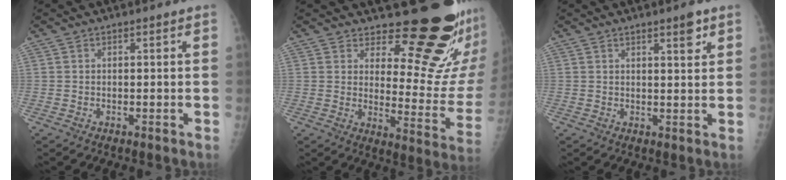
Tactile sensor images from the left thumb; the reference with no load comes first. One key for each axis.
{"total": 18.0, "fx": 14.7, "fy": 5.6, "fz": 8.7, "tx": -0.064, "ty": -0.147, "tz": 0.184}
{"total": 3.5, "fx": 2.2, "fy": 0.8, "fz": 2.6, "tx": -0.032, "ty": -0.013, "tz": 0.032}